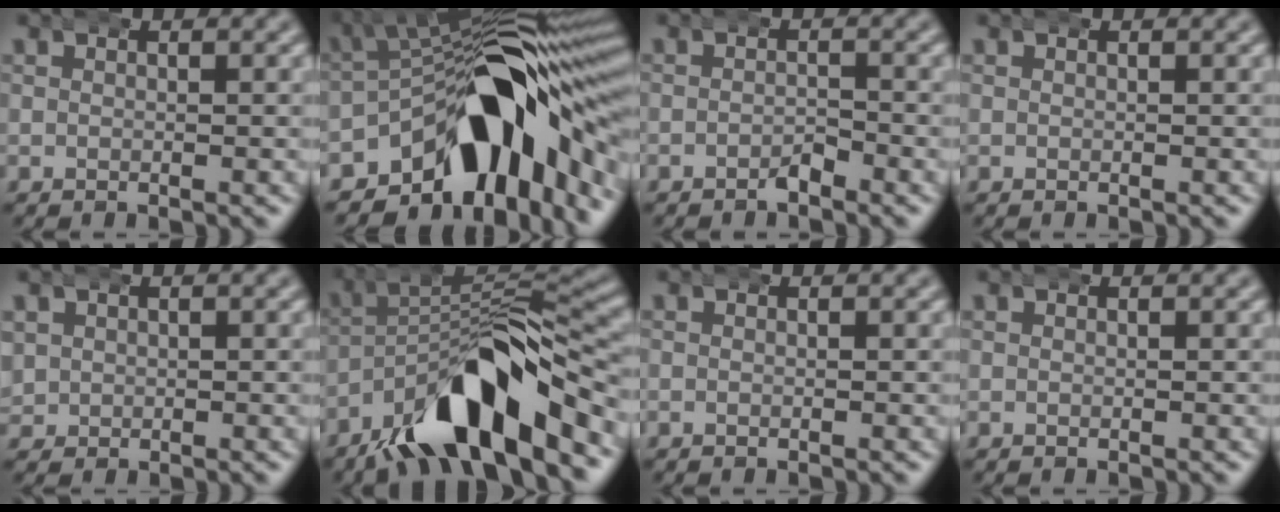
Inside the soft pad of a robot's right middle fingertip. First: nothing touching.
{"total": 16.1, "force": [-4.5, 8.4, 13.0], "torque": [-0.182, 0.007, -0.070]}
{"total": 1.2, "force": [-1.1, 0.5, 0.5], "torque": [-0.005, 0.001, -0.020]}
{"total": 0.0}
{"total": 2.6, "force": [0.5, 2.4, 0.8], "torque": [-0.039, -0.009, 0.014]}
{"total": 11.4, "force": [-5.5, 4.1, 9.1], "torque": [-0.125, 0.002, -0.087]}
{"total": 0.0}
{"total": 0.0}